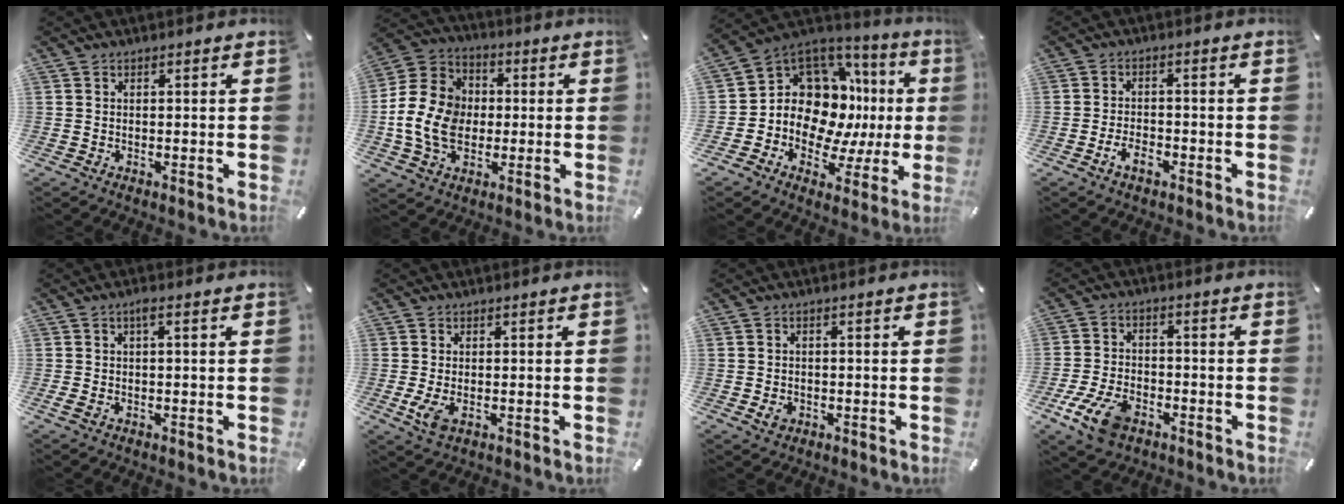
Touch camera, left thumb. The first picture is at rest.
{"total": 13.2, "force": [-1.6, 11.0, 7.2], "torque": [-0.167, 0.020, -0.029]}
{"total": 13.8, "force": [1.7, 11.3, 7.7], "torque": [-0.122, -0.044, 0.040]}
{"total": 4.4, "force": [-2.4, 2.4, 2.8], "torque": [-0.057, 0.010, -0.047]}
{"total": 2.4, "force": [0.0, 0.5, 2.4], "torque": [-0.044, 0.005, -0.002]}
{"total": 3.7, "force": [-0.7, 1.8, 3.1], "torque": [-0.064, -0.007, -0.015]}
{"total": 2.6, "force": [-0.8, 2.1, 1.2], "torque": [-0.021, 0.005, -0.015]}
{"total": 10.0, "force": [-5.2, 5.9, 6.2], "torque": [-0.134, 0.018, -0.093]}